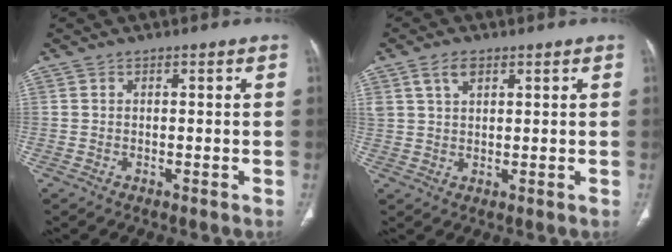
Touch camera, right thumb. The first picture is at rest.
{"total": 3.8, "force": [2.1, 2.2, 2.4], "torque": [-0.043, -0.003, 0.045]}